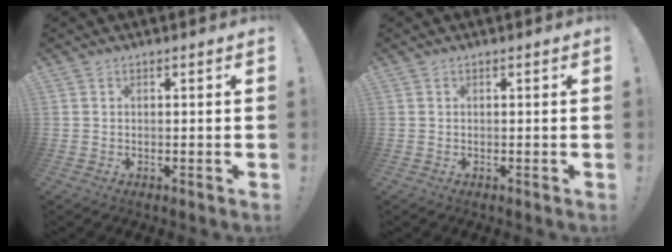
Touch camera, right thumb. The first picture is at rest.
{"total": 0.0}